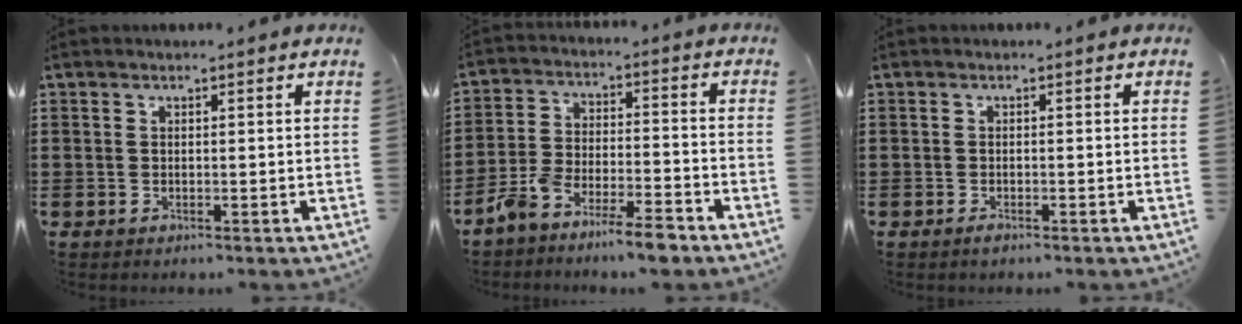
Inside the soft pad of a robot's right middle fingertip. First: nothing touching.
{"total": 7.3, "force": [-6.6, 0.7, 3.1], "torque": [-0.066, 0.004, -0.128]}
{"total": 0.8, "force": [-0.6, 0.3, 0.4], "torque": [-0.010, -0.005, -0.010]}